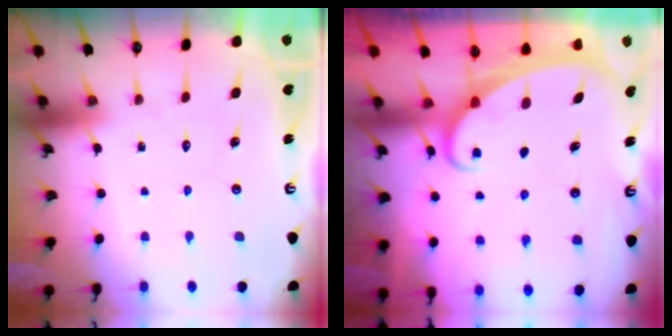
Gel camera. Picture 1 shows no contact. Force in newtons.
{"total": 2.4, "press": 2.3, "slide": 0.3}